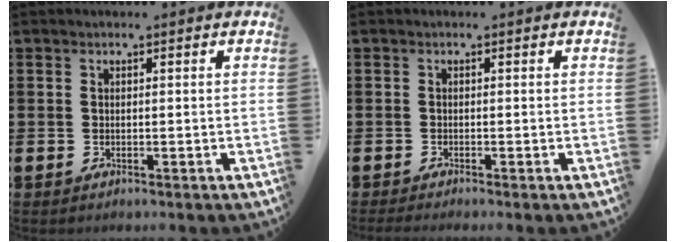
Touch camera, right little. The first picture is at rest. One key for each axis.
{"total": 0.5, "fx": -0.4, "fy": 0.0, "fz": 0.3, "tx": -0.004, "ty": -0.002, "tz": -0.008}